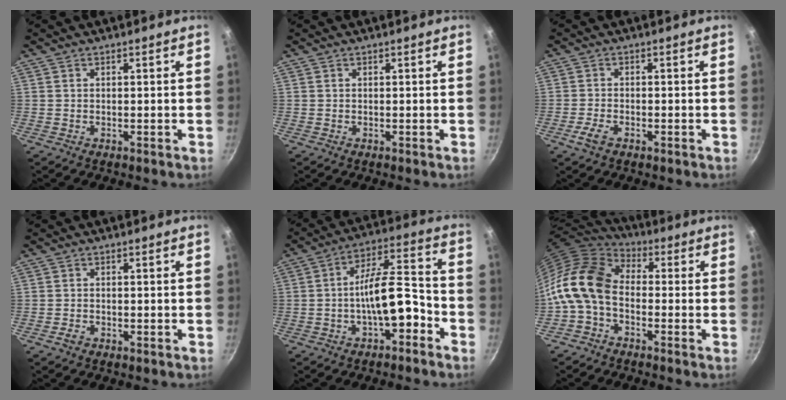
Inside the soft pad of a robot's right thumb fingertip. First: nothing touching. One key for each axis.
{"total": 0.0}
{"total": 3.3, "fx": -1.7, "fy": 1.5, "fz": 2.3, "tx": -0.053, "ty": 0.007, "tz": -0.035}
{"total": 1.5, "fx": -0.9, "fy": 0.9, "fz": 0.8, "tx": -0.019, "ty": 0.006, "tz": -0.020}
{"total": 11.4, "fx": -4.2, "fy": 4.0, "fz": 9.8, "tx": -0.156, "ty": 0.055, "tz": -0.075}
{"total": 13.0, "fx": -2.4, "fy": 8.7, "fz": 9.4, "tx": -0.172, "ty": 0.039, "tz": -0.071}